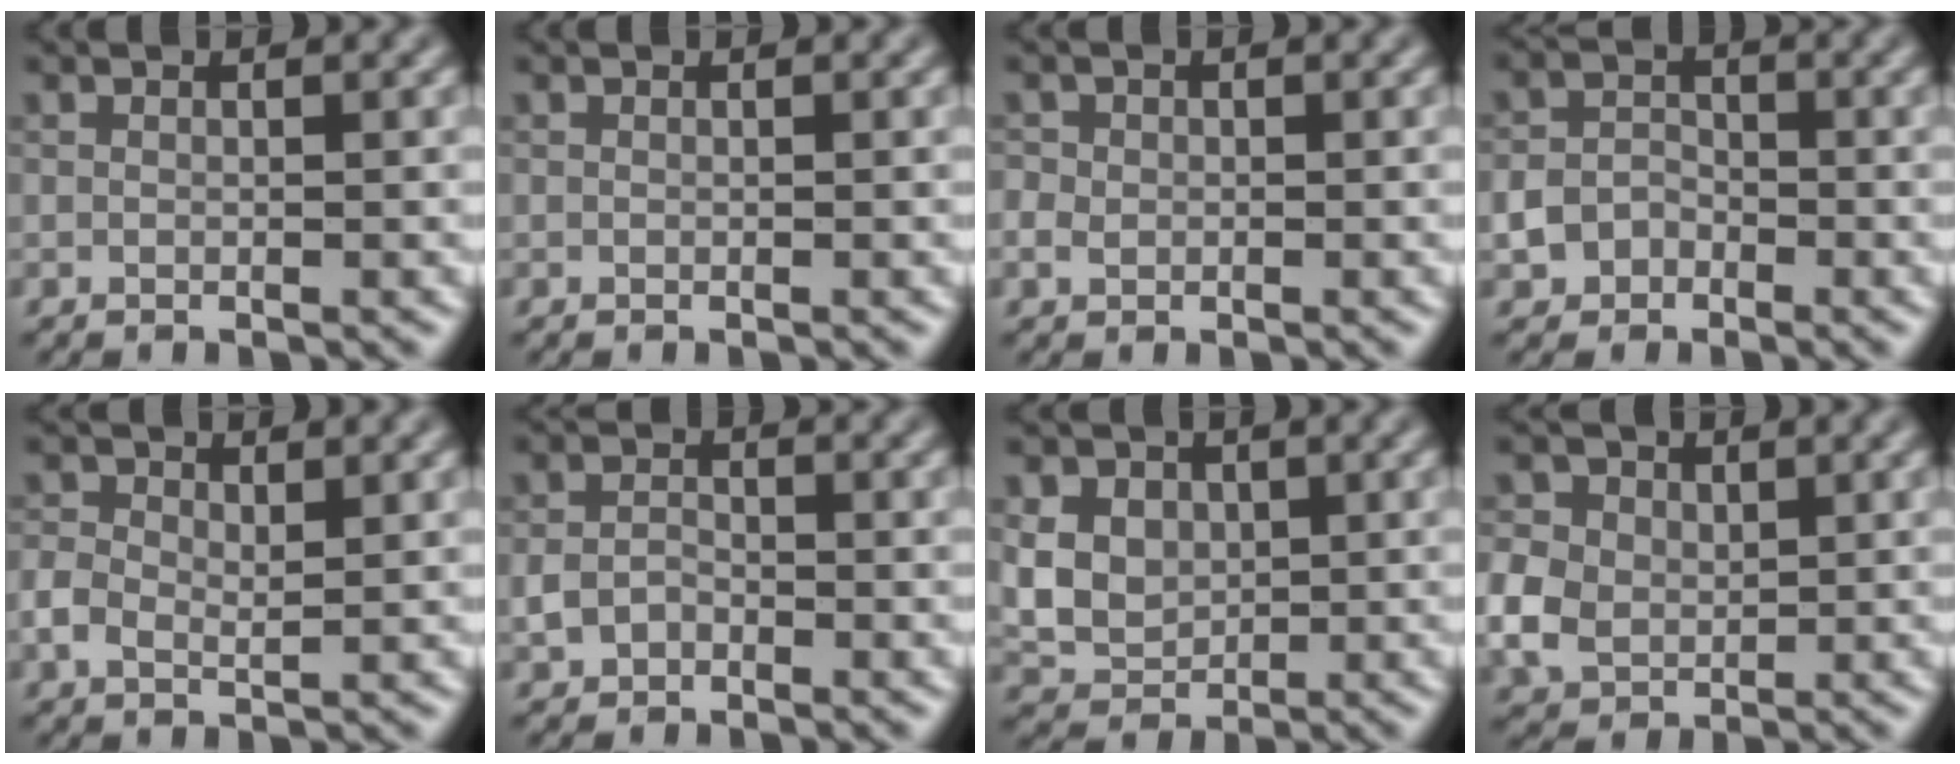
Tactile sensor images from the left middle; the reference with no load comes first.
{"total": 0.0}
{"total": 1.6, "force": [-0.1, 1.5, 0.6], "torque": [-0.008, -0.002, 0.001]}
{"total": 2.7, "force": [-1.3, 2.1, 1.0], "torque": [-0.006, 0.003, -0.031]}
{"total": 2.3, "force": [0.1, 1.6, 1.6], "torque": [-0.036, -0.001, 0.000]}
{"total": 1.7, "force": [-0.7, 1.3, 0.9], "torque": [-0.021, 0.002, -0.018]}
{"total": 7.0, "force": [2.0, 5.7, 3.5], "torque": [-0.069, 0.025, 0.029]}
{"total": 5.0, "force": [0.5, 4.3, 2.5], "torque": [-0.069, 0.009, 0.004]}